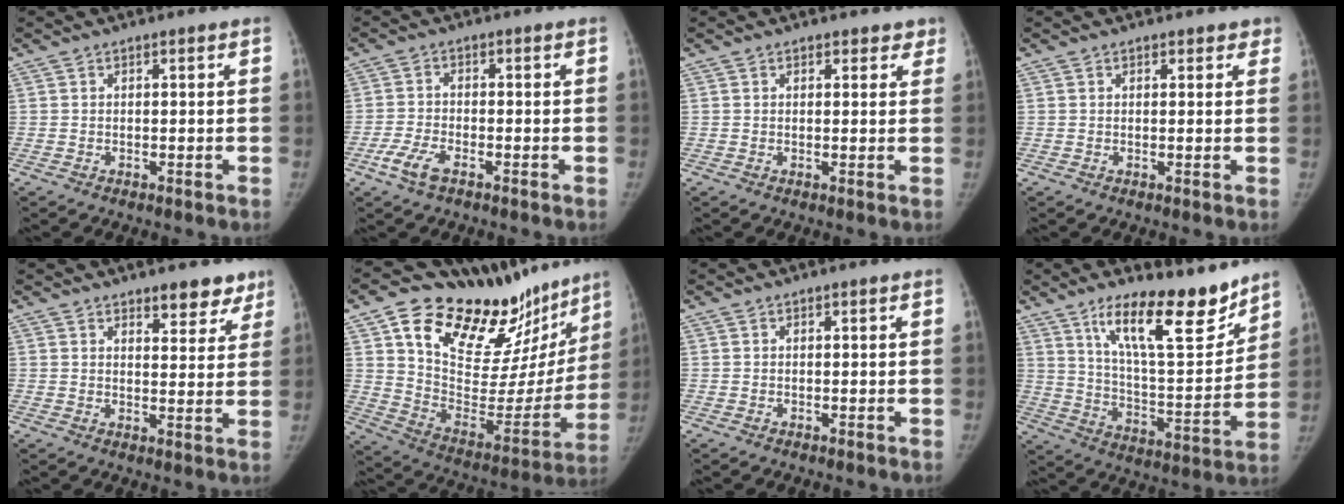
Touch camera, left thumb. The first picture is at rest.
{"total": 4.8, "force": [-2.8, 1.9, 3.3], "torque": [-0.077, 0.009, -0.054]}
{"total": 2.6, "force": [2.0, 1.5, 0.8], "torque": [0.026, -0.005, 0.018]}
{"total": 1.7, "force": [1.2, 1.0, 0.6], "torque": [0.015, -0.003, 0.008]}
{"total": 6.4, "force": [4.7, 3.0, 3.0], "torque": [0.003, -0.027, 0.062]}
{"total": 31.2, "force": [21.2, 14.3, 17.9], "torque": [-0.235, -0.078, 0.329]}
{"total": 0.0}
{"total": 18.6, "force": [13.0, 5.4, 12.1], "torque": [-0.155, -0.090, 0.220]}